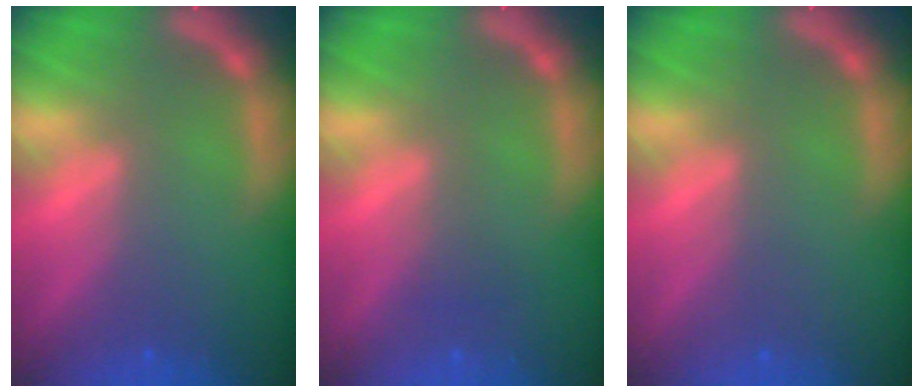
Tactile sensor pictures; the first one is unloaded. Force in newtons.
{"total": 1.0}
{"total": 0.0}